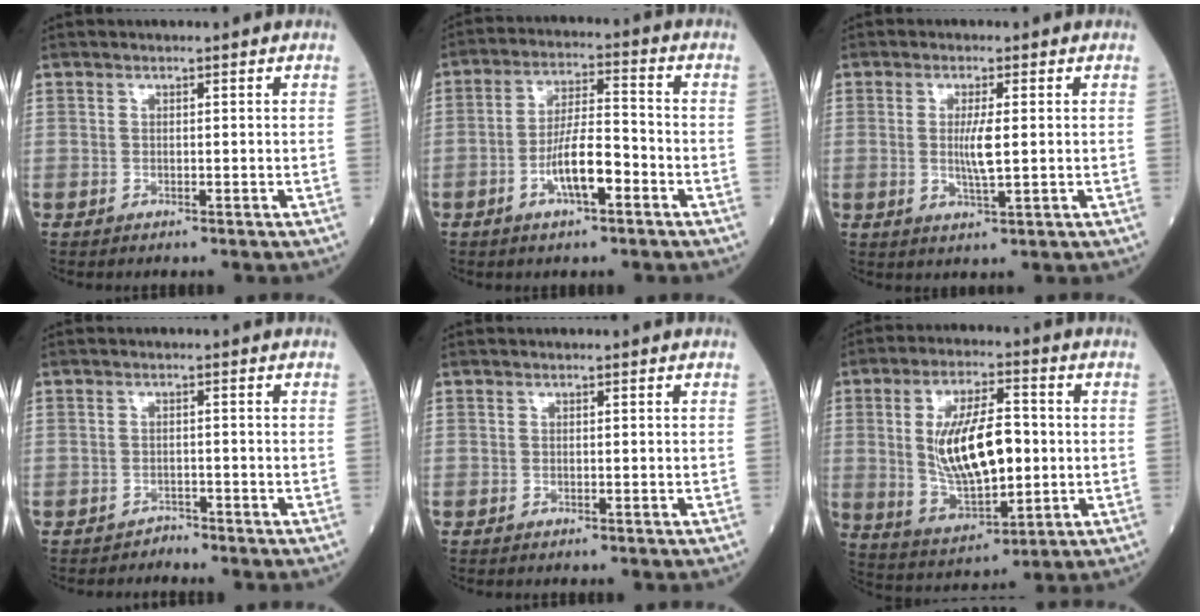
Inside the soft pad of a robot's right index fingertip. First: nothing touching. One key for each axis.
{"total": 7.8, "fx": -3.2, "fy": 1.8, "fz": 6.8, "tx": -0.135, "ty": 0.008, "tz": -0.056}
{"total": 4.0, "fx": 0.2, "fy": 0.4, "fz": 3.9, "tx": -0.078, "ty": -0.005, "tz": 0.008}
{"total": 1.4, "fx": -1.2, "fy": 0.2, "fz": -0.6, "tx": 0.016, "ty": -0.002, "tz": -0.023}
{"total": 0.0}
{"total": 14.3, "fx": 0.6, "fy": 5.3, "fz": 13.3, "tx": -0.255, "ty": 0.000, "tz": 0.017}